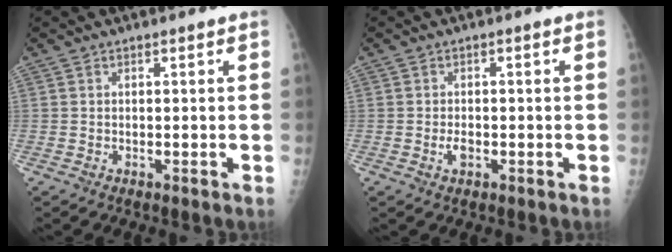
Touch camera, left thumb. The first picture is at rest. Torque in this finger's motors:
{"motor_torque": [-0.05, 0.04, 0.05, 0.00, 0.00]}